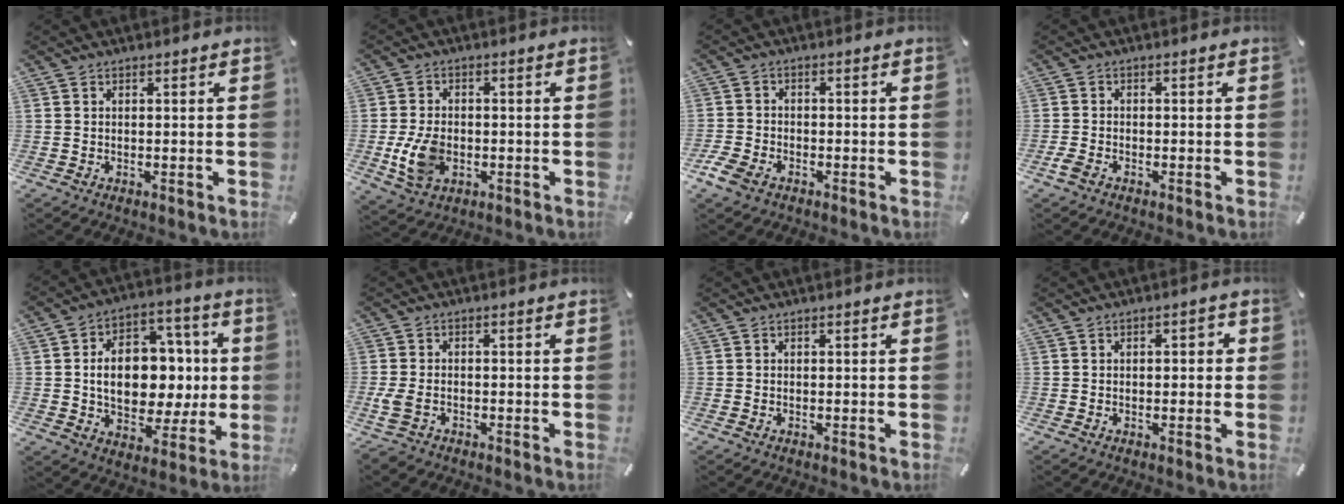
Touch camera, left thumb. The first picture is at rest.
{"total": 8.5, "force": [-1.7, 6.0, 5.8], "torque": [-0.125, 0.001, -0.031]}
{"total": 4.5, "force": [-2.8, 3.0, 1.8], "torque": [-0.055, 0.006, -0.058]}
{"total": 2.0, "force": [-1.2, 1.1, 1.0], "torque": [-0.033, -0.003, -0.026]}
{"total": 15.5, "force": [-0.1, 11.7, 10.2], "torque": [-0.169, 0.000, 0.009]}
{"total": 4.9, "force": [-2.0, 3.2, 3.1], "torque": [-0.075, 0.003, -0.037]}
{"total": 0.0}
{"total": 1.8, "force": [-0.5, 1.2, 1.2], "torque": [-0.023, 0.010, -0.013]}